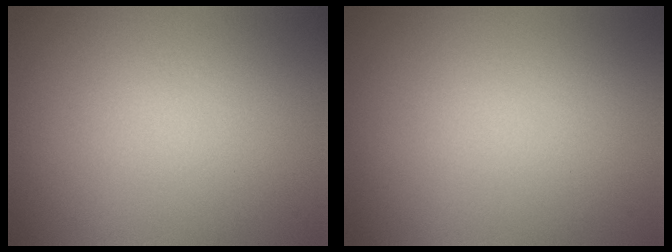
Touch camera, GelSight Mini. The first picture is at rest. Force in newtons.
{"total": 0.0}